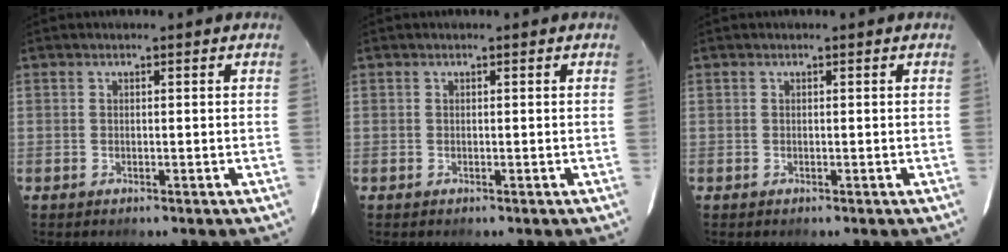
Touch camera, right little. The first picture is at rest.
{"total": 0.0}
{"total": 0.0}